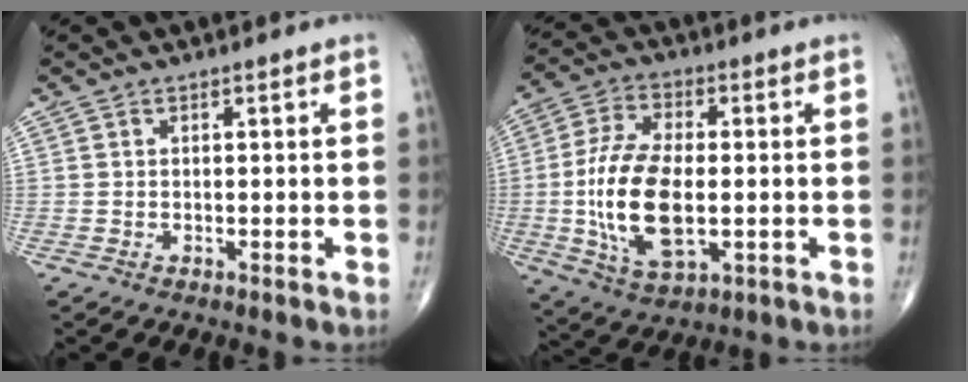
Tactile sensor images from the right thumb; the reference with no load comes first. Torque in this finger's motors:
{"motor_torque": [2.00, 2.97, 1.36, -0.38, 0.44]}